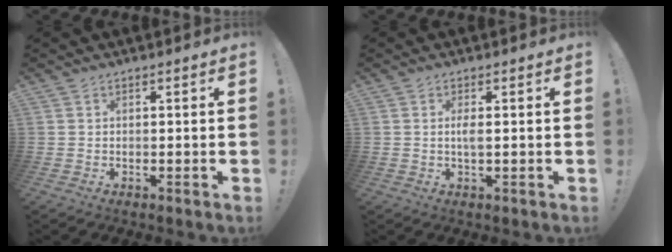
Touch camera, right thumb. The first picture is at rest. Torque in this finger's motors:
{"motor_torque": [0.04, 0.92, 0.06, -0.09, 0.00]}